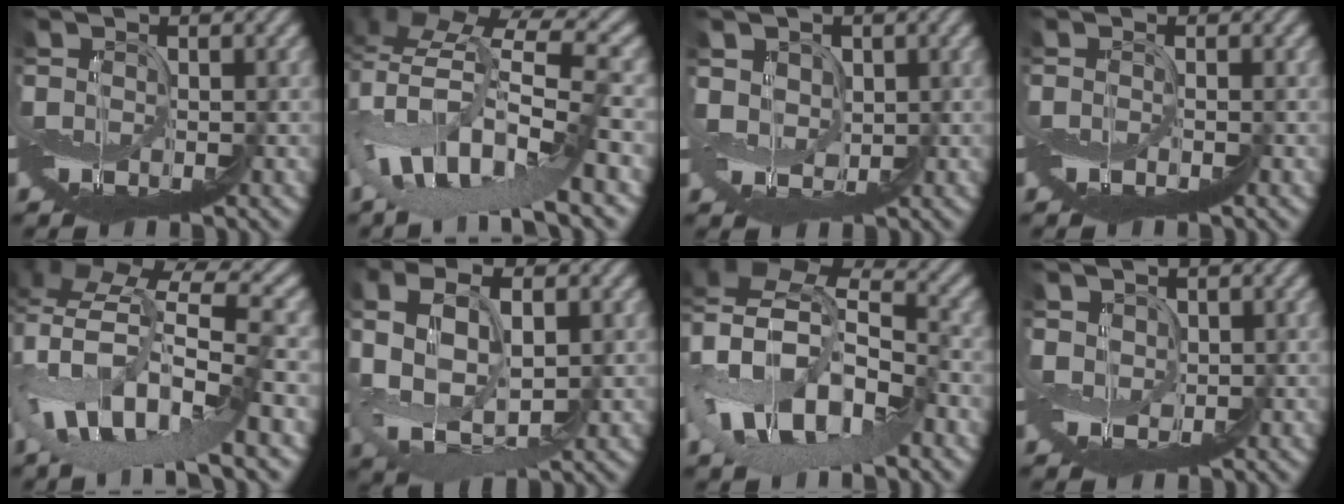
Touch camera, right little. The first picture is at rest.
{"total": 5.4, "force": [-2.5, 0.4, 4.7], "torque": [-0.138, 0.024, -0.039]}
{"total": 2.6, "force": [2.3, 0.6, -1.1], "torque": [0.004, 0.023, 0.017]}
{"total": 2.3, "force": [-1.7, -1.0, -1.1], "torque": [0.012, 0.013, -0.027]}
{"total": 5.3, "force": [-2.4, 0.9, 4.6], "torque": [-0.145, 0.025, -0.041]}
{"total": 3.7, "force": [1.5, 1.7, 3.0], "torque": [-0.109, 0.019, 0.024]}
{"total": 7.1, "force": [-3.2, 4.1, 4.8], "torque": [-0.147, 0.014, -0.051]}
{"total": 2.6, "force": [2.0, -0.3, -1.6], "torque": [0.014, 0.016, 0.026]}